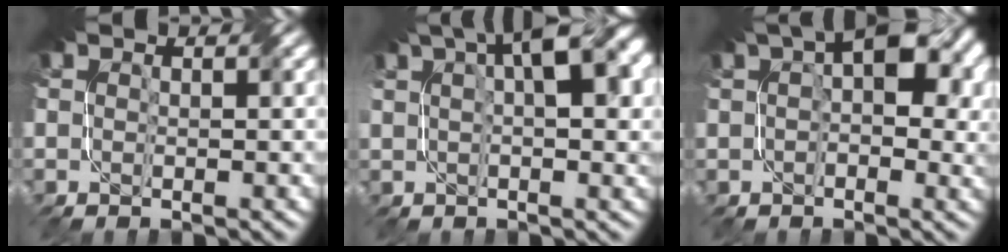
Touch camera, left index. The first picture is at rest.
{"total": 7.3, "force": [3.5, 2.6, 5.8], "torque": [-0.083, 0.025, 0.050]}
{"total": 6.0, "force": [2.2, 3.2, 4.6], "torque": [-0.055, 0.016, 0.025]}